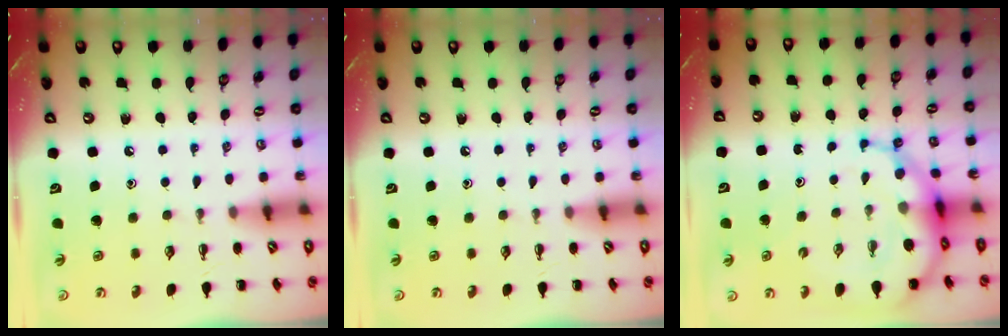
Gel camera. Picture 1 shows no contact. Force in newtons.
{"total": 0.0}
{"total": 10.6, "press": 10.2, "slide": 2.7}